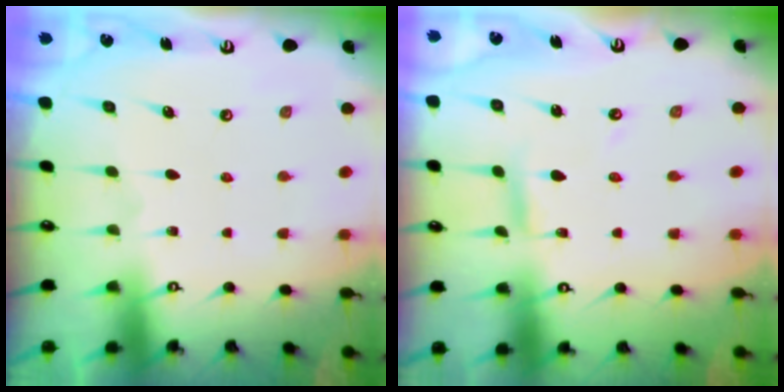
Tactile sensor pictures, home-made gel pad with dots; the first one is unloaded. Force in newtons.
{"total": 2.9, "press": 2.9, "slide": 0.1}